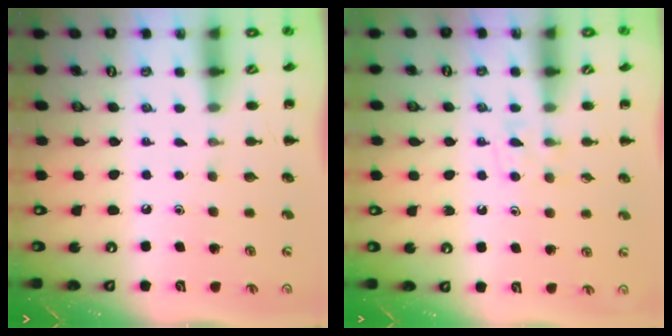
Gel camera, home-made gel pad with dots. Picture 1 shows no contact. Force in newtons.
{"total": 4.8, "press": 4.6, "slide": 1.4}